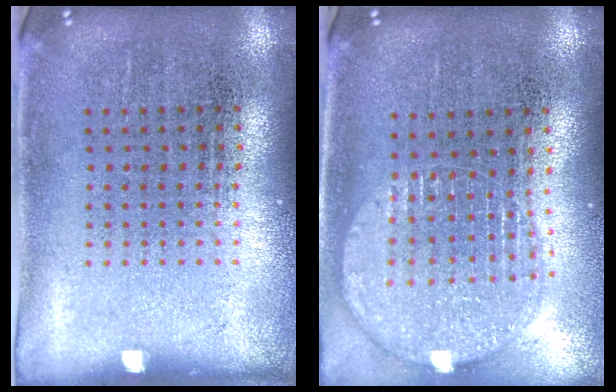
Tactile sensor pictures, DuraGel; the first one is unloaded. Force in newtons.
{"total": 1.7, "press": 1.5, "slide": 0.9}